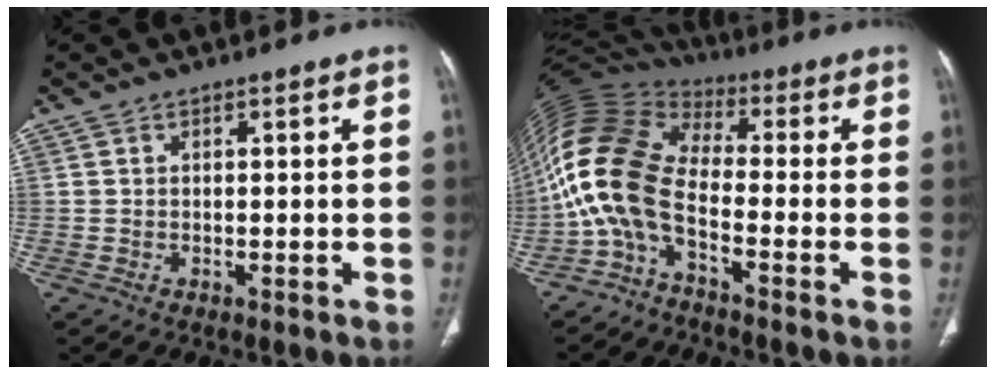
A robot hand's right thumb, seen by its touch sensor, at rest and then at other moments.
{"total": 13.1, "force": [-3.8, 6.5, 10.7], "torque": [-0.231, 0.067, -0.092]}